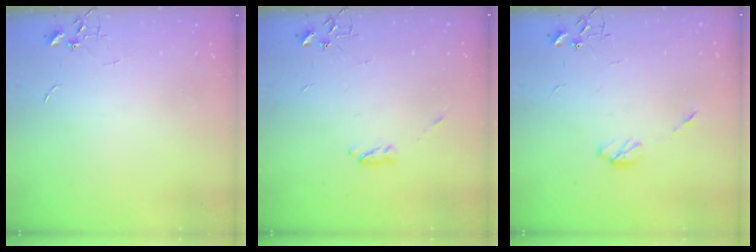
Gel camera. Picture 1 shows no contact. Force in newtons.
{"total": 3.6, "press": 3.5, "slide": 0.5}
{"total": 4.7, "press": 4.7, "slide": 0.3}